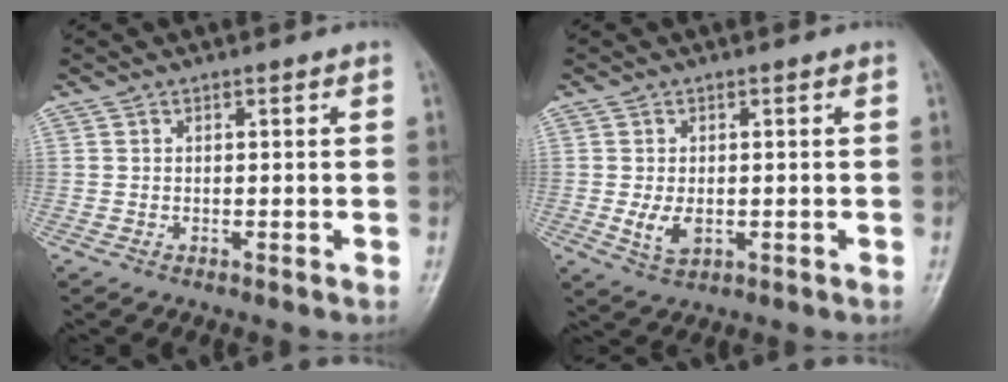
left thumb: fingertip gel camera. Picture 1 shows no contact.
{"total": 4.0, "force": [-0.5, 2.5, 3.1], "torque": [-0.057, -0.008, -0.003]}